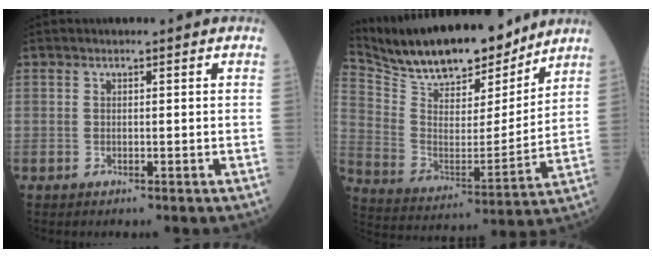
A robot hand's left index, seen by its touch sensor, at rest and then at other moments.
{"total": 20.7, "force": [18.0, 5.6, 8.6], "torque": [-0.164, 0.000, 0.301]}